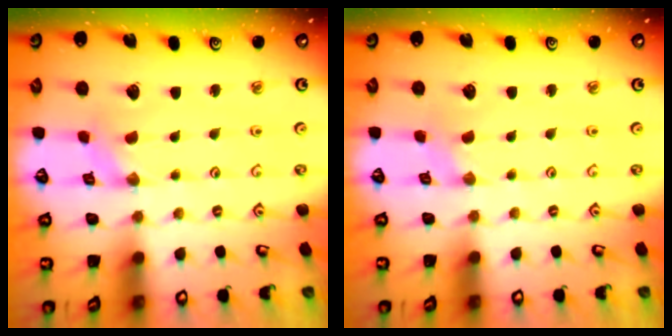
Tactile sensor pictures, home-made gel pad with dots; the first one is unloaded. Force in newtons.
{"total": 0.0}